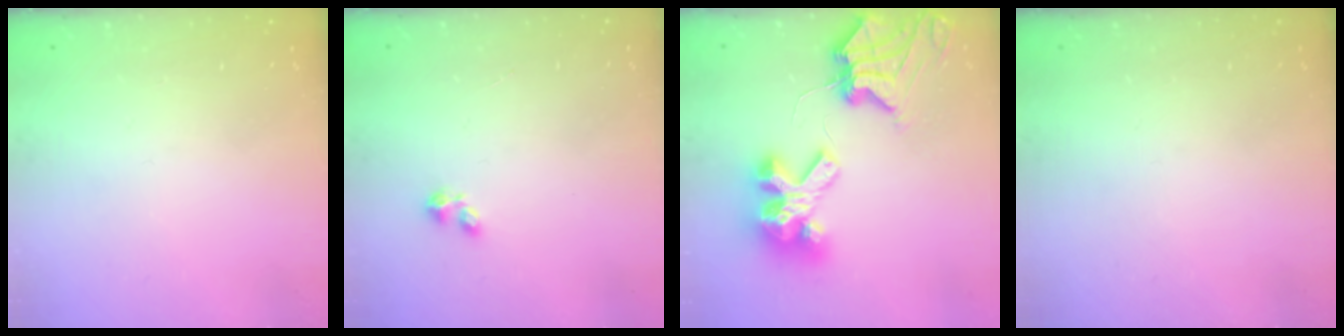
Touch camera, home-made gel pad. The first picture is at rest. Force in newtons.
{"total": 1.5, "press": 1.5, "slide": 0.3}
{"total": 12.0, "press": 11.9, "slide": 1.3}
{"total": 0.0}